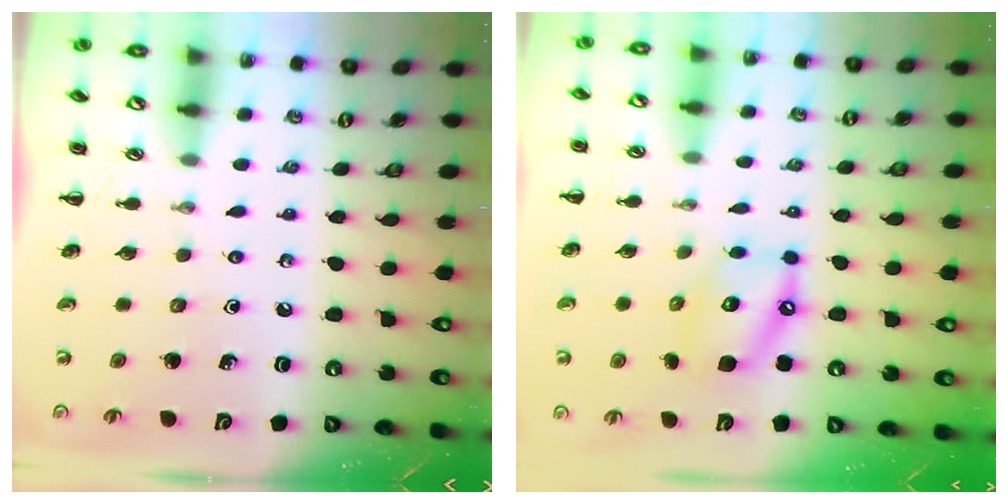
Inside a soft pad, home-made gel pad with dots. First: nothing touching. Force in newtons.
{"total": 11.5, "press": 11.2, "slide": 2.2}